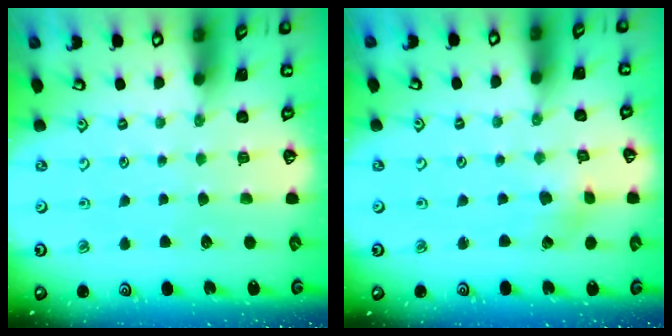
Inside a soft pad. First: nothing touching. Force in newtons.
{"total": 2.5, "press": 2.4, "slide": 0.4}